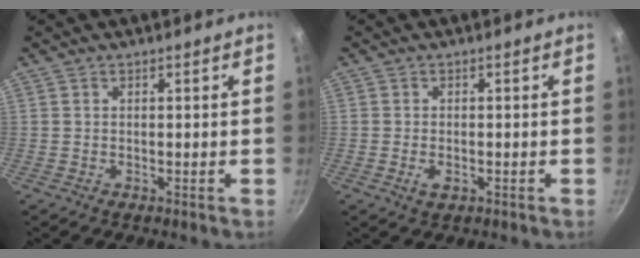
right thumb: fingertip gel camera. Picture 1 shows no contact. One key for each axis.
{"total": 2.6, "fx": -0.9, "fy": 1.4, "fz": 1.9, "tx": -0.037, "ty": 0.002, "tz": -0.017}